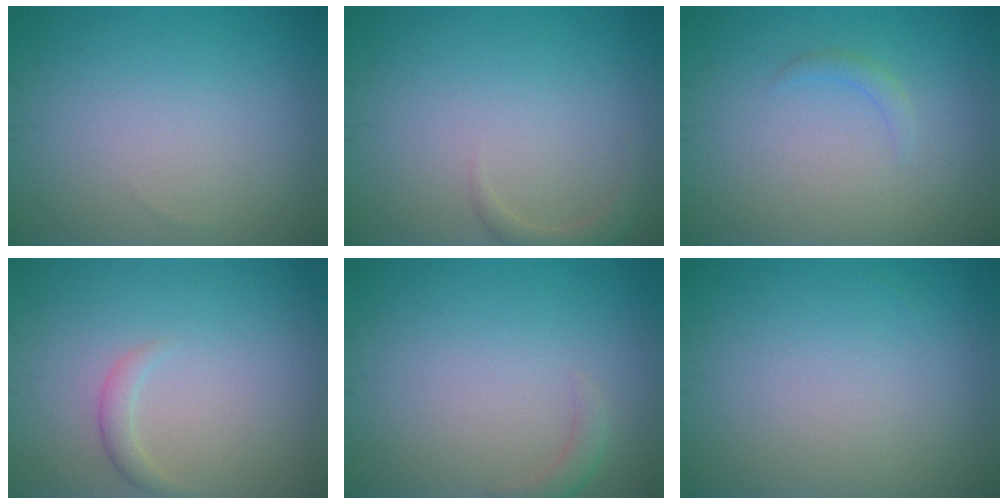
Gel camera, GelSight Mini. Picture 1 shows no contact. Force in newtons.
{"total": 1.5, "press": 1.5, "slide": 0.2}
{"total": 0.9, "press": 0.9, "slide": 0.0}
{"total": 1.2, "press": 1.2, "slide": 0.0}
{"total": 1.2, "press": 1.1, "slide": 0.2}
{"total": 0.0}